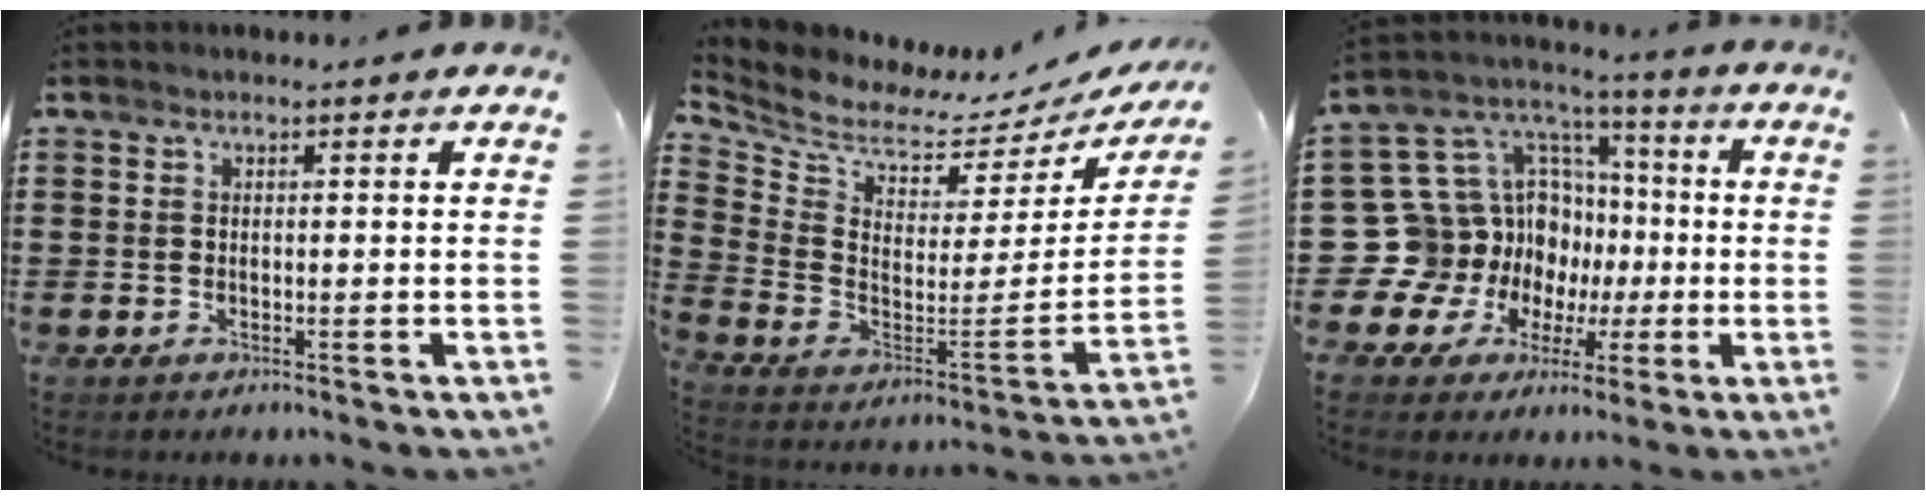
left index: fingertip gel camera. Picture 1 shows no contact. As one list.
[{"total": 4.6, "force": [4.2, 1.3, 1.4], "torque": [-0.059, -0.053, 0.066]}, {"total": 15.5, "force": [-2.0, 14.6, 4.7], "torque": [-0.152, -0.027, -0.002]}]